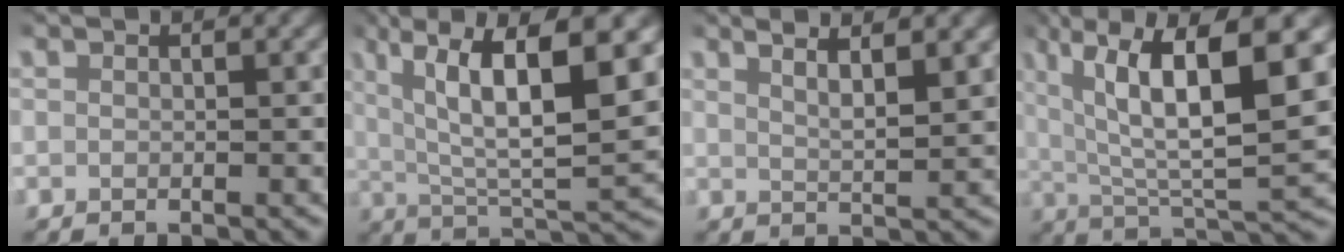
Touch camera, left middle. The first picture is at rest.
{"total": 11.5, "force": [3.9, 4.4, 9.9], "torque": [-0.158, 0.013, 0.063]}
{"total": 5.0, "force": [3.1, 1.7, 3.5], "torque": [-0.047, 0.005, 0.047]}
{"total": 12.7, "force": [3.9, 5.1, 10.9], "torque": [-0.170, 0.018, 0.062]}